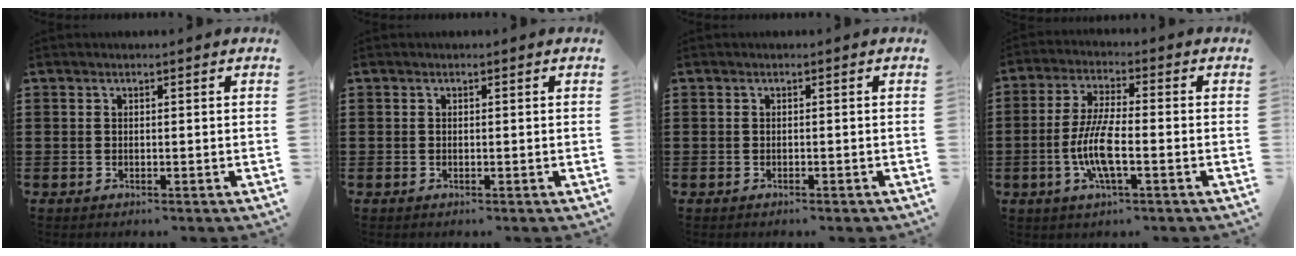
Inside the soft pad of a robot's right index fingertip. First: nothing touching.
{"total": 0.0}
{"total": 0.0}
{"total": 8.0, "force": [-2.2, 2.1, 7.4], "torque": [-0.165, -0.012, -0.048]}